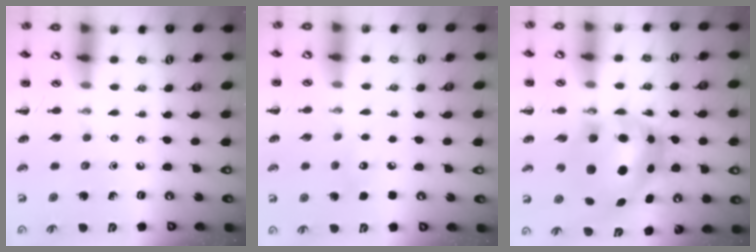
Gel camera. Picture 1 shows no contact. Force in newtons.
{"total": 4.7, "press": 4.6, "slide": 1.1}
{"total": 8.6, "press": 8.4, "slide": 1.9}